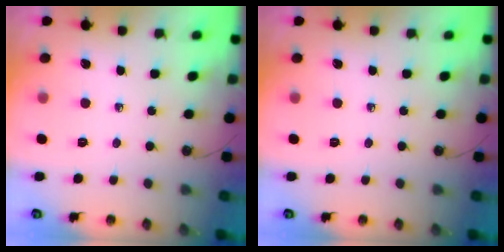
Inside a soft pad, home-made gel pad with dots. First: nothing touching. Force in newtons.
{"total": 0.0}